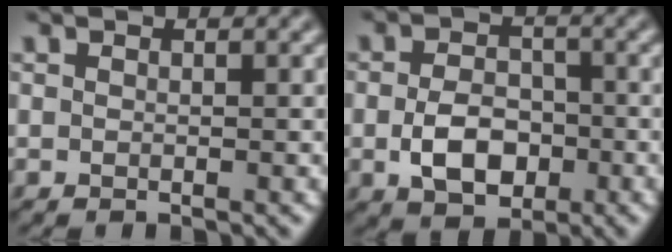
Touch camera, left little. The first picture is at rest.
{"total": 4.8, "force": [-1.5, 3.2, 3.2], "torque": [-0.063, -0.003, -0.027]}